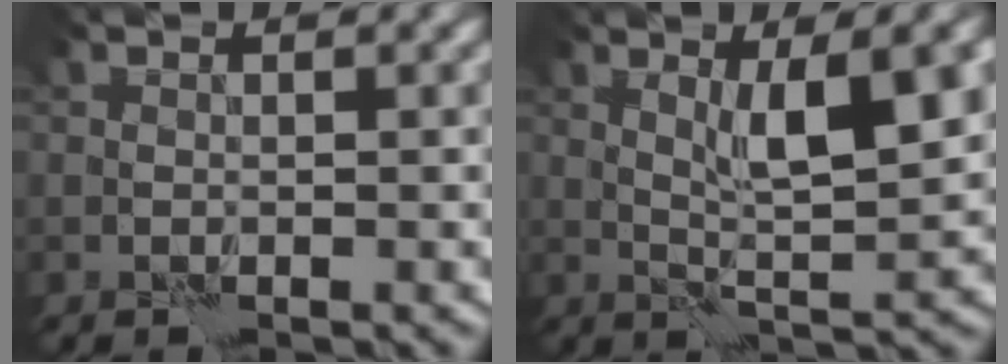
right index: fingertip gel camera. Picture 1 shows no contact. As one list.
[{"total": 6.0, "force": [1.9, 1.0, 5.6], "torque": [-0.092, -0.002, 0.034]}]